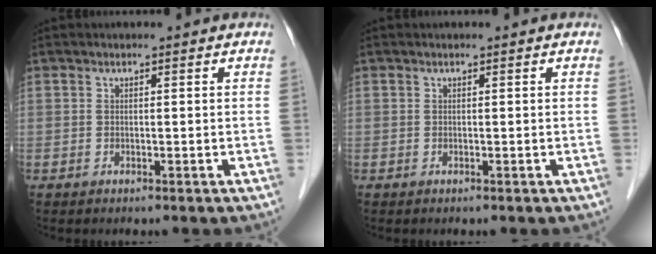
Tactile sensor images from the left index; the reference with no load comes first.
{"total": 0.0}